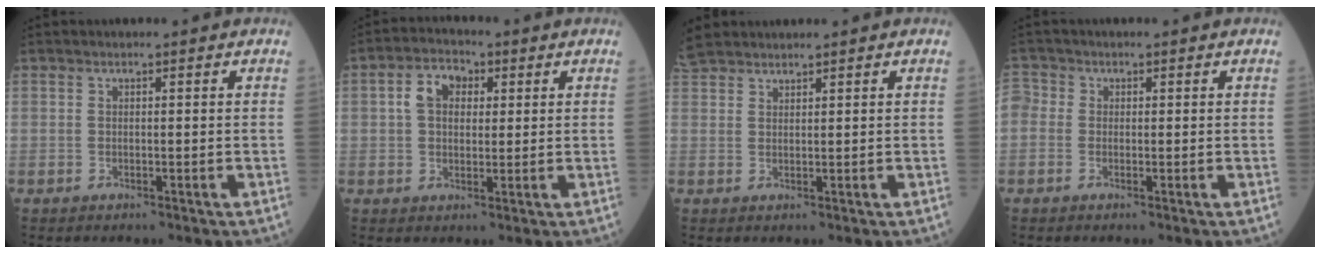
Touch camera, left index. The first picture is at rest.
{"total": 5.4, "force": [1.2, 3.8, 3.7], "torque": [-0.080, 0.016, 0.018]}
{"total": 5.1, "force": [4.7, 1.4, 1.3], "torque": [-0.037, 0.024, 0.099]}
{"total": 3.3, "force": [0.0, 2.9, 1.5], "torque": [-0.046, 0.014, -0.006]}